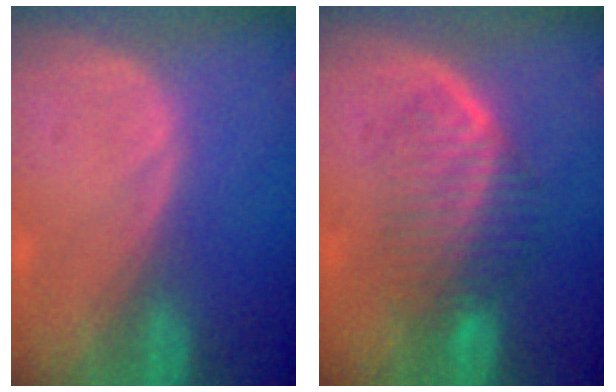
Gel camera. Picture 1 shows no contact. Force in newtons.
{"total": 6.7, "press": 6.4, "slide": 1.8}